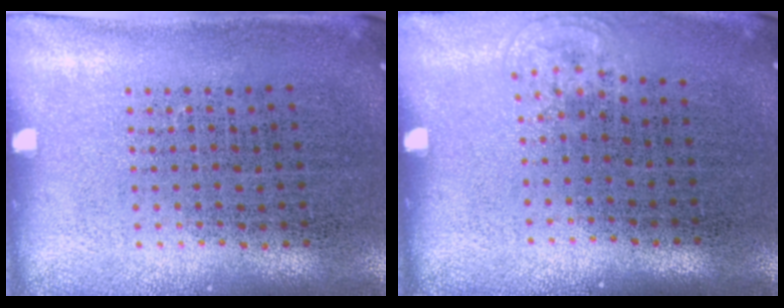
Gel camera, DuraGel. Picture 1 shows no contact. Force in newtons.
{"total": 0.6, "press": 0.5, "slide": 0.3}